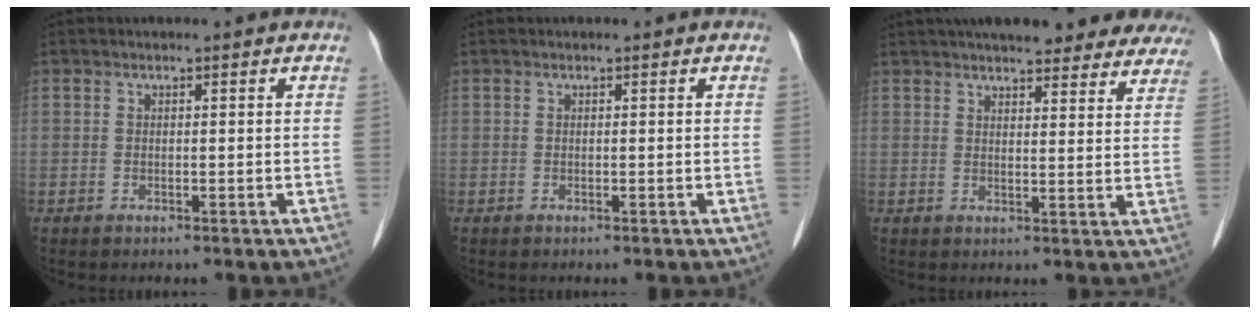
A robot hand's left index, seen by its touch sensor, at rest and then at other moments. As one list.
[{"total": 0.0}, {"total": 23.1, "force": [20.1, 5.6, 9.9], "torque": [-0.133, 0.008, 0.237]}]